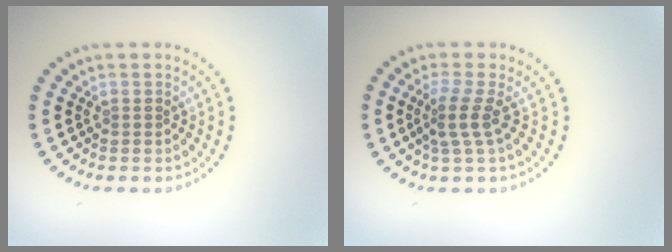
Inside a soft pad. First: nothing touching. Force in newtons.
{"total": 2.4, "press": 1.7, "slide": 1.6}